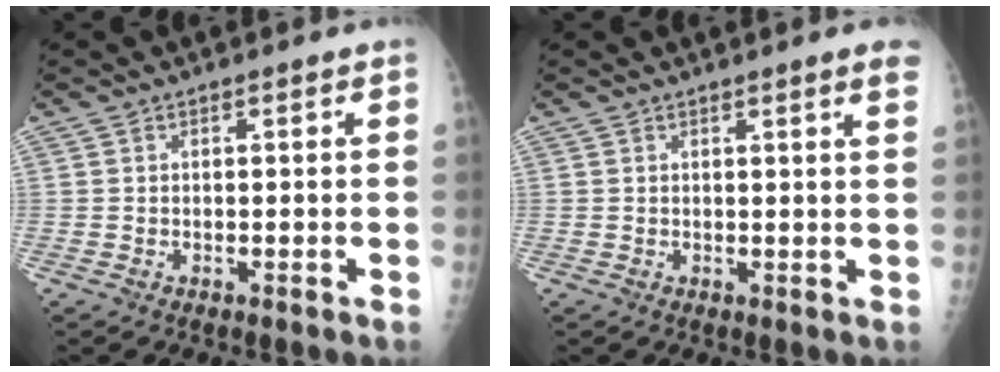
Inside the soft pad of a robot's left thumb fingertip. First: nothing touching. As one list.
[{"total": 2.9, "force": [2.0, -0.3, 2.0], "torque": [-0.027, -0.007, 0.023]}]